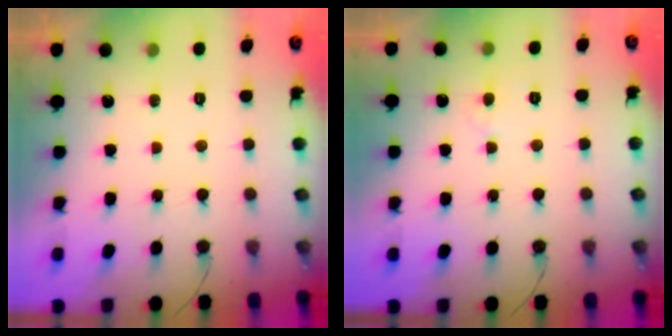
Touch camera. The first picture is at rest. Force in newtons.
{"total": 3.3, "press": 3.3, "slide": 0.3}